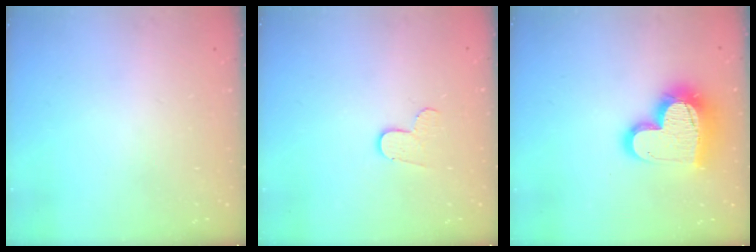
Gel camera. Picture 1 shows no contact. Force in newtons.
{"total": 6.1, "press": 6.1, "slide": 0.5}
{"total": 18.3, "press": 18.2, "slide": 1.6}